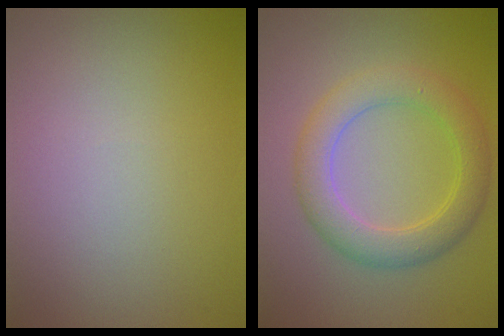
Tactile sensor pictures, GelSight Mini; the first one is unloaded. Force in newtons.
{"total": 4.6, "press": 4.6, "slide": 0.1}